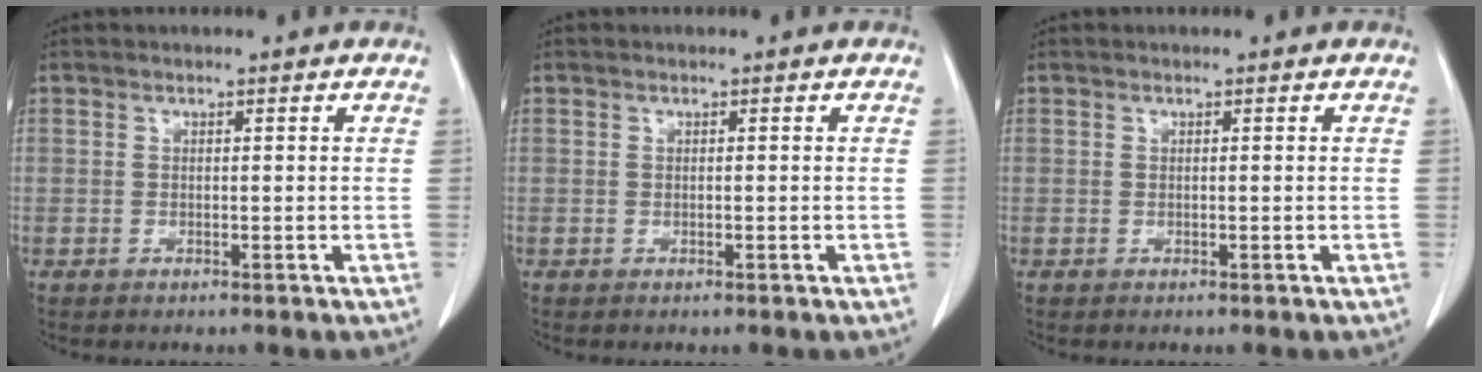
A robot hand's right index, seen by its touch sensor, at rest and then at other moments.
{"total": 0.0}
{"total": 0.0}